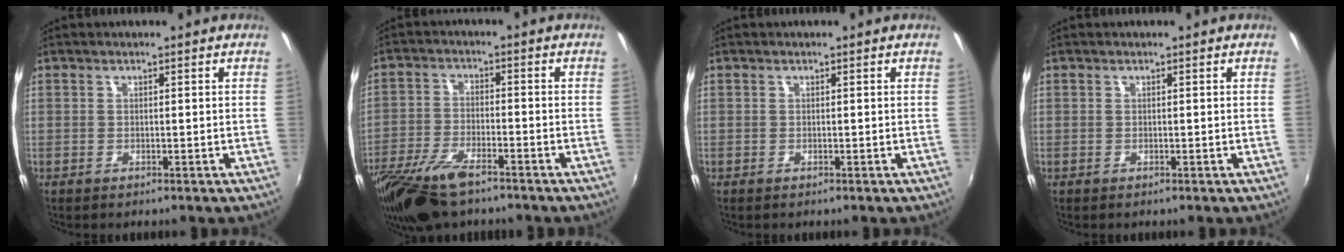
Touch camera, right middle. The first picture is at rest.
{"total": 12.7, "force": [-9.2, 4.3, 7.6], "torque": [-0.176, -0.035, -0.178]}
{"total": 0.0}
{"total": 0.0}